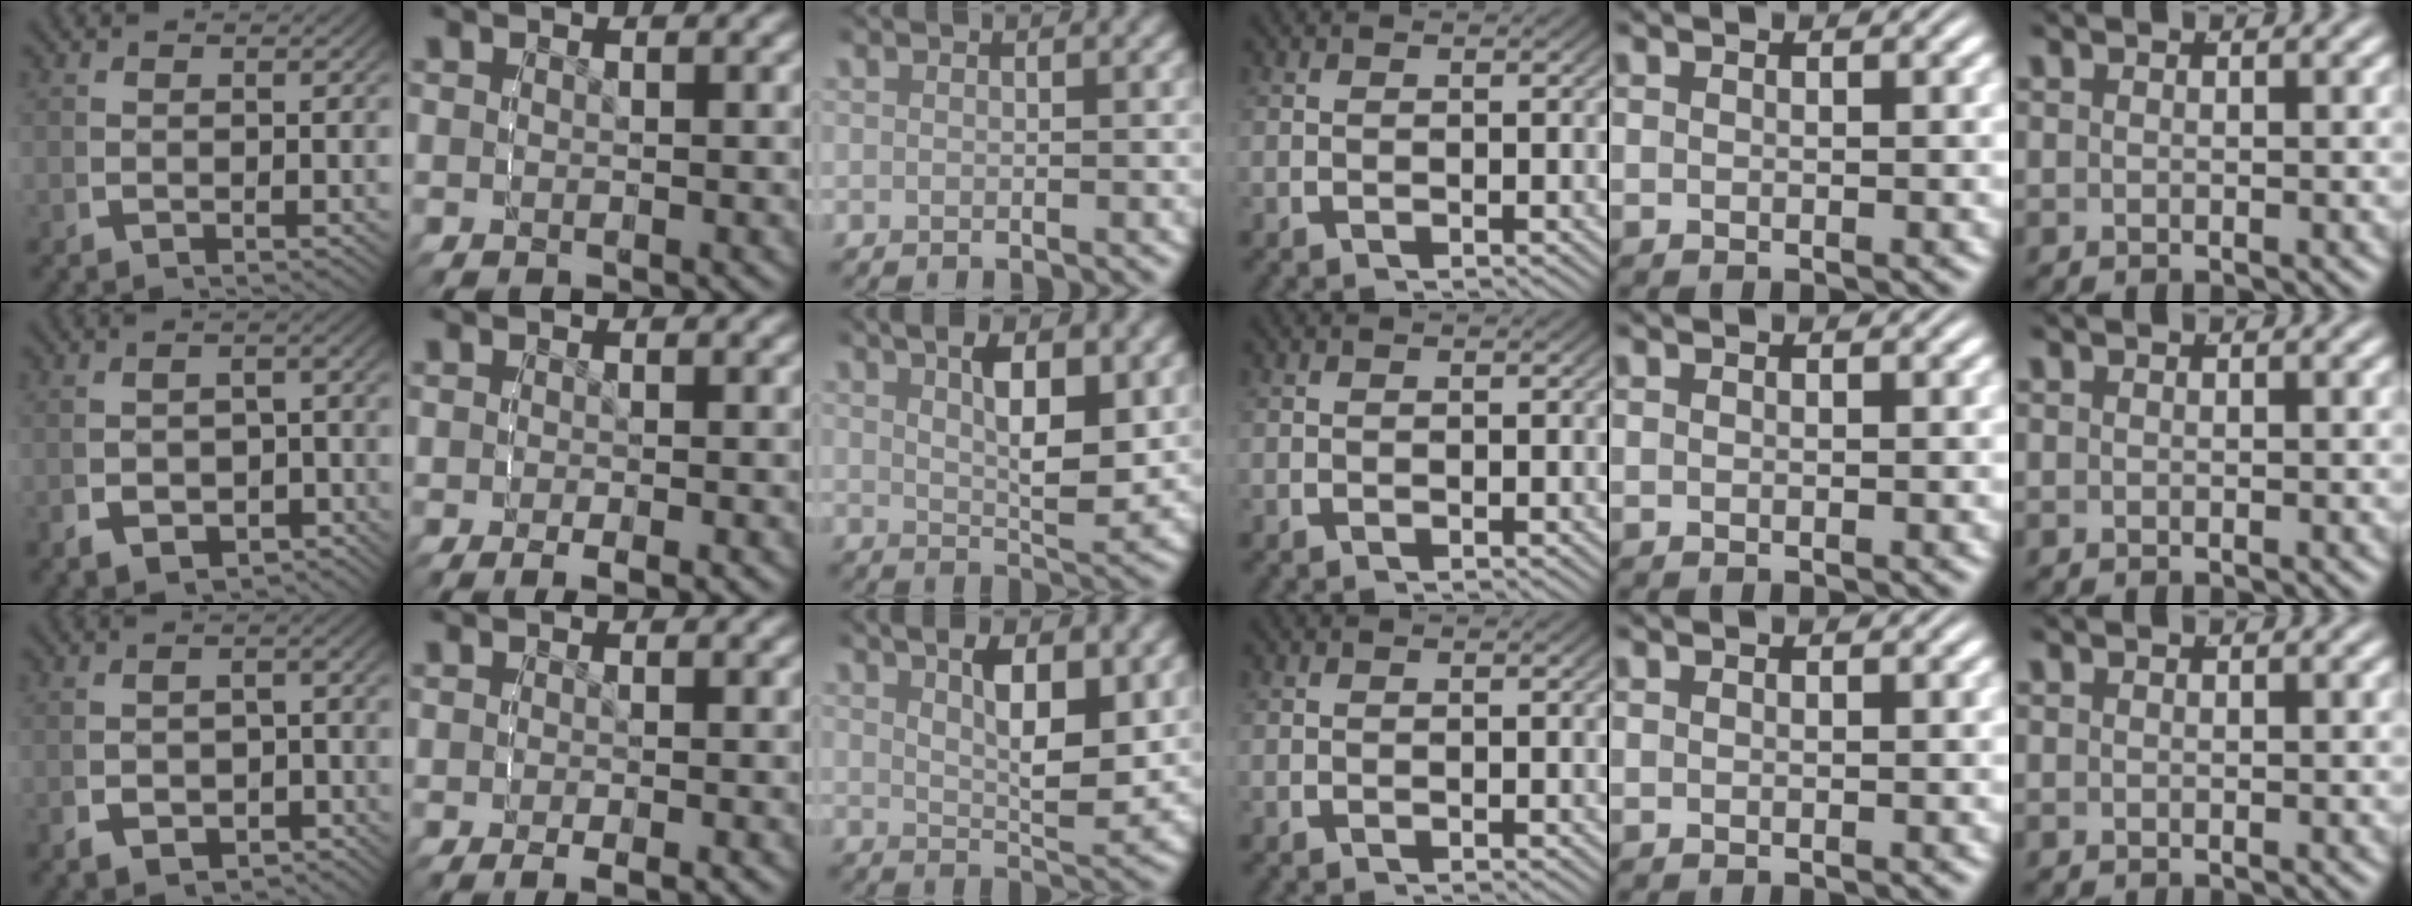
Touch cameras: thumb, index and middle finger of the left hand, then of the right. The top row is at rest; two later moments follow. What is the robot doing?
{"motion": "grasp_and_lifting", "object": "sponge"}